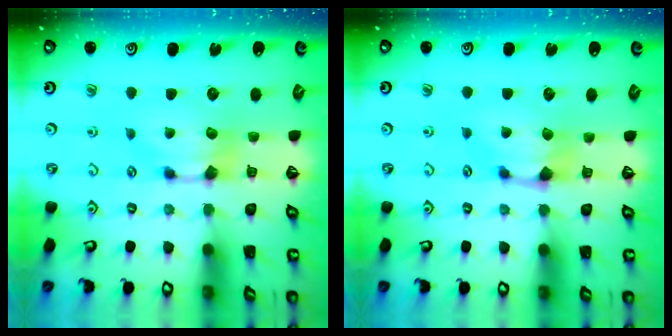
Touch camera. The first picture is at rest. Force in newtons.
{"total": 0.8, "press": 0.4, "slide": 0.7}